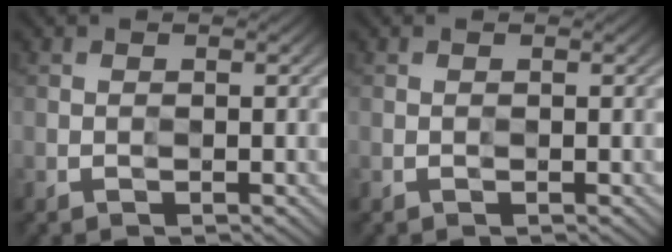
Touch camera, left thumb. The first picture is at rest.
{"total": 0.0}